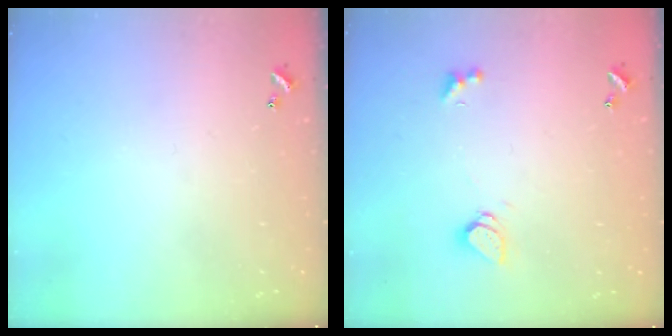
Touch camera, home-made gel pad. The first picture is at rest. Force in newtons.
{"total": 2.2, "press": 2.2, "slide": 0.5}